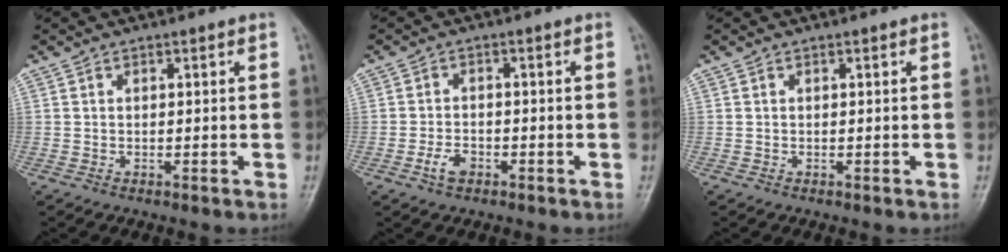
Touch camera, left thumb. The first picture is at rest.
{"total": 3.3, "force": [-1.7, 2.0, 2.0], "torque": [-0.035, 0.011, -0.032]}
{"total": 0.0}